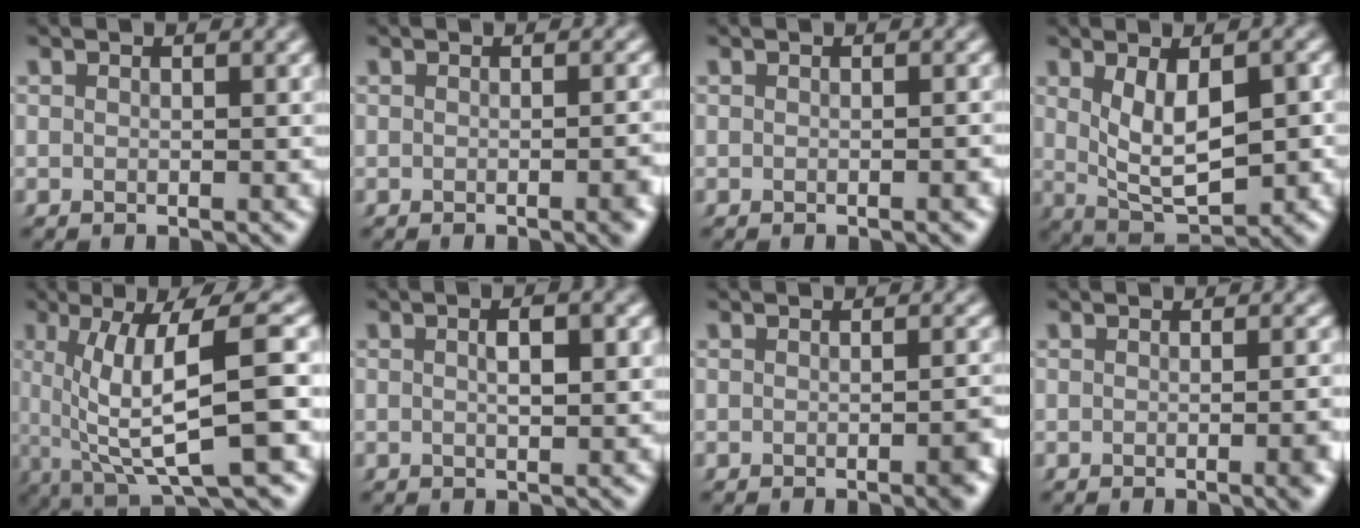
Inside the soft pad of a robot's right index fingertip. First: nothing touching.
{"total": 1.7, "force": [-0.5, 0.1, 1.6], "torque": [-0.016, 0.011, -0.015]}
{"total": 0.6, "force": [-0.2, 0.0, 0.6], "torque": [-0.007, 0.008, -0.008]}
{"total": 7.7, "force": [0.0, 4.5, 6.2], "torque": [-0.113, -0.024, 0.010]}
{"total": 10.0, "force": [0.1, 3.0, 9.5], "torque": [-0.141, 0.006, 0.005]}
{"total": 2.3, "force": [0.1, 0.8, 2.2], "torque": [-0.028, 0.003, -0.002]}
{"total": 2.3, "force": [-0.7, 0.5, 2.1], "torque": [-0.020, 0.009, -0.020]}
{"total": 2.1, "force": [-0.5, 0.1, 2.0], "torque": [-0.023, 0.012, -0.016]}